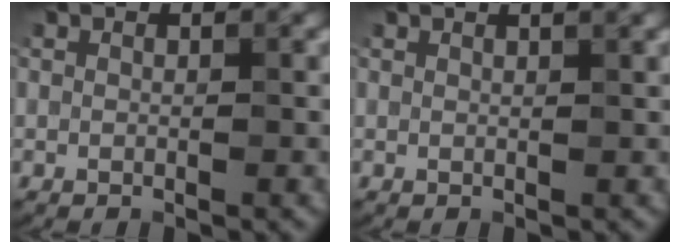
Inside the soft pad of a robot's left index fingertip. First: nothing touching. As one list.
[{"total": 2.6, "force": [1.5, 1.1, 1.9], "torque": [-0.007, 0.006, -0.002]}]